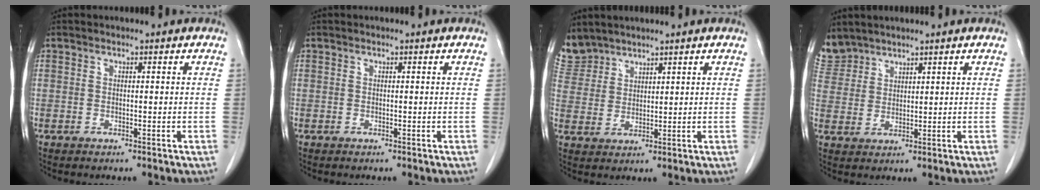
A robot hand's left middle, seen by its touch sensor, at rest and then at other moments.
{"total": 0.0}
{"total": 5.1, "force": [4.9, 1.6, -0.2], "torque": [-0.002, 0.007, 0.110]}
{"total": 4.8, "force": [4.5, 1.6, -0.2], "torque": [-0.002, 0.008, 0.102]}